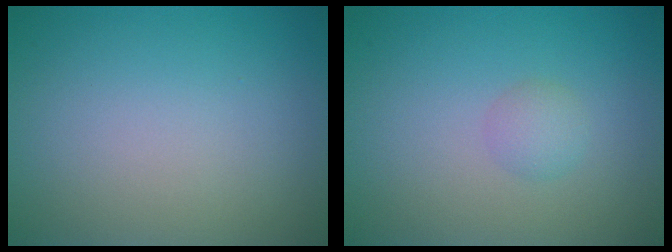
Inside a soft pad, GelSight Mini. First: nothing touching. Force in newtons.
{"total": 1.3, "press": 1.3, "slide": 0.1}